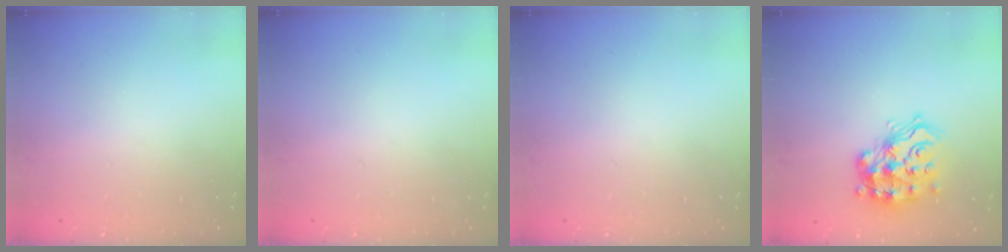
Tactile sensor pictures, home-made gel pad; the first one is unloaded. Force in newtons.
{"total": 0.0}
{"total": 0.0}
{"total": 20.8, "press": 20.8, "slide": 1.4}